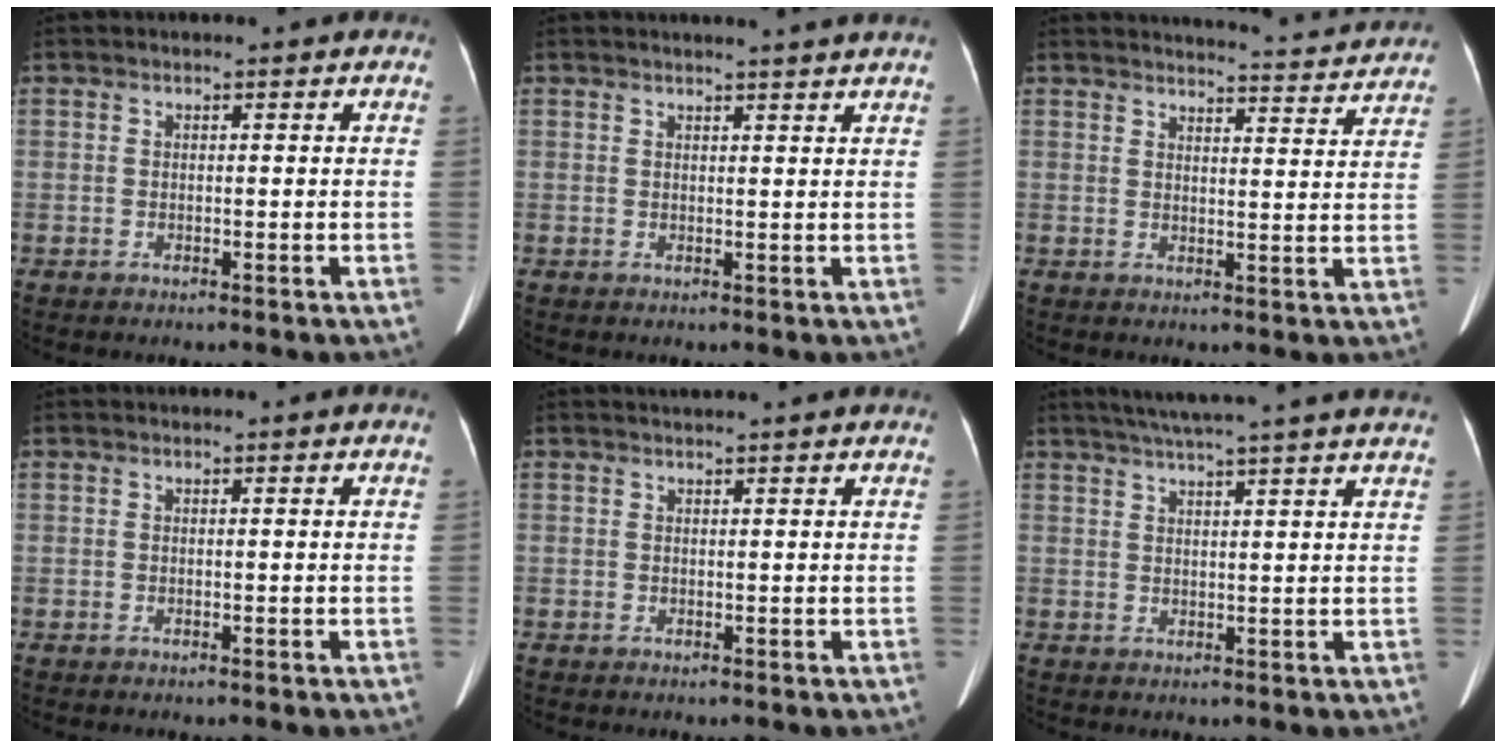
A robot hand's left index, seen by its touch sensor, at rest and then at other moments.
{"total": 4.9, "force": [4.4, -0.9, 2.0], "torque": [-0.025, 0.002, 0.038]}
{"total": 10.2, "force": [10.1, -0.3, 1.3], "torque": [-0.021, -0.026, 0.108]}
{"total": 0.0}
{"total": 3.8, "force": [3.7, -0.1, 1.1], "torque": [-0.012, 0.027, 0.039]}
{"total": 16.4, "force": [14.2, -0.7, 8.2], "torque": [-0.134, 0.016, 0.180]}